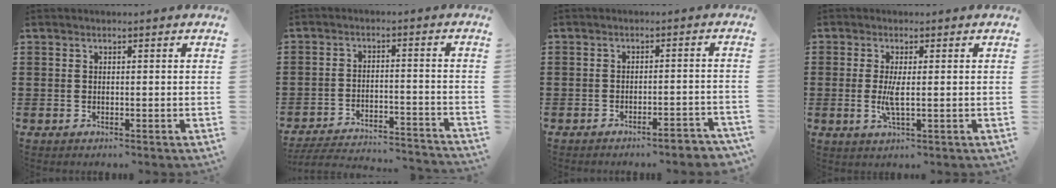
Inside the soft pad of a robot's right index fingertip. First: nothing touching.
{"total": 4.7, "force": [-4.5, 0.1, 1.2], "torque": [-0.031, -0.007, -0.094]}
{"total": 2.6, "force": [-2.4, -0.1, 1.1], "torque": [-0.021, -0.001, -0.047]}
{"total": 3.5, "force": [-0.2, 0.6, 3.4], "torque": [-0.076, -0.009, -0.008]}